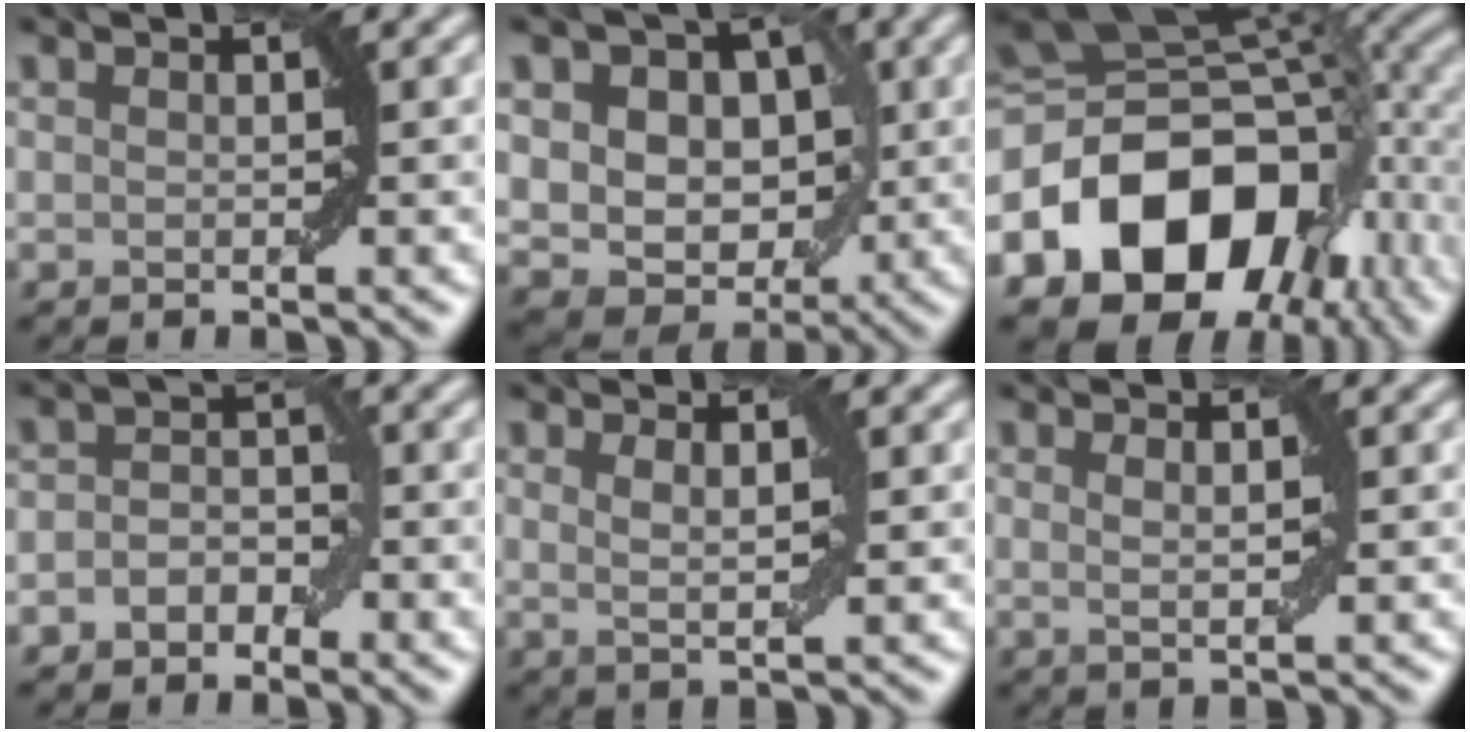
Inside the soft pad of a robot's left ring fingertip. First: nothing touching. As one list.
[{"total": 11.0, "force": [2.2, 8.6, 6.5], "torque": [-0.055, 0.032, 0.014]}, {"total": 17.2, "force": [-5.7, 12.5, 10.4], "torque": [-0.194, -0.013, -0.096]}, {"total": 2.6, "force": [-1.2, 1.9, 1.3], "torque": [-0.020, 0.007, -0.024]}, {"total": 2.1, "force": [0.9, 0.5, 1.8], "torque": [-0.027, -0.003, 0.016]}, {"total": 1.5, "force": [0.5, 0.3, 1.4], "torque": [-0.022, -0.001, 0.008]}]